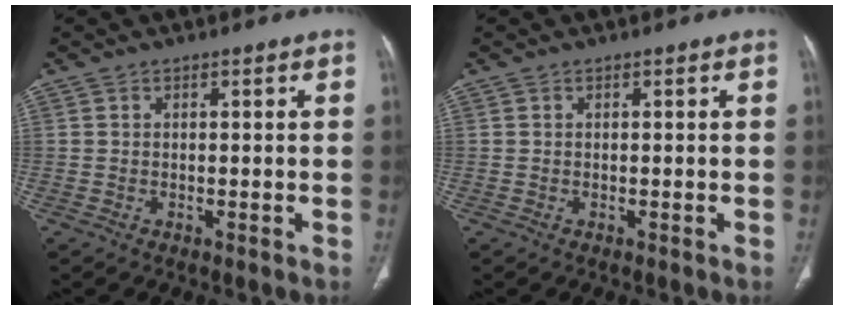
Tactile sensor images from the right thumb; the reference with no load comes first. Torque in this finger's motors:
{"motor_torque": [-0.02, 0.01, -0.02, -0.01, 0.00]}